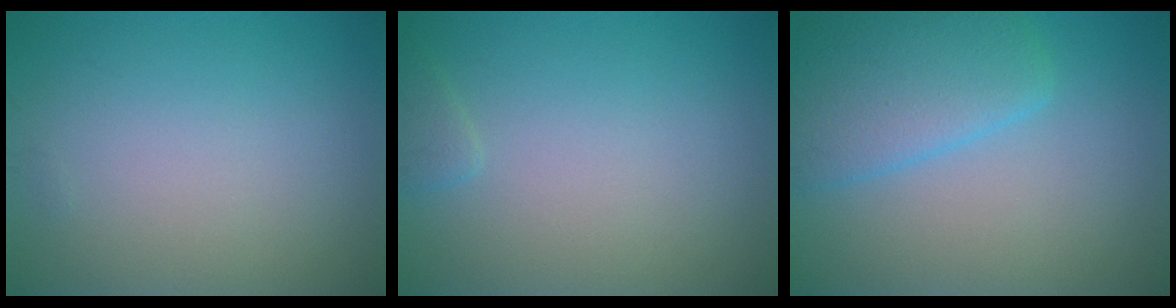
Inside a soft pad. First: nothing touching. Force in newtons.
{"total": 0.9, "press": 0.9, "slide": 0.1}
{"total": 5.2, "press": 5.2, "slide": 0.3}